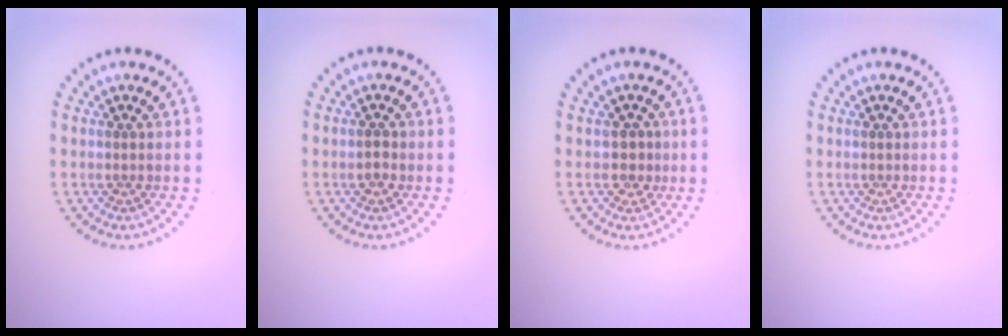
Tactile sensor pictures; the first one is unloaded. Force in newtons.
{"total": 1.0, "press": 1.0, "slide": 0.1}
{"total": 1.6, "press": 1.3, "slide": 0.9}
{"total": 0.0}